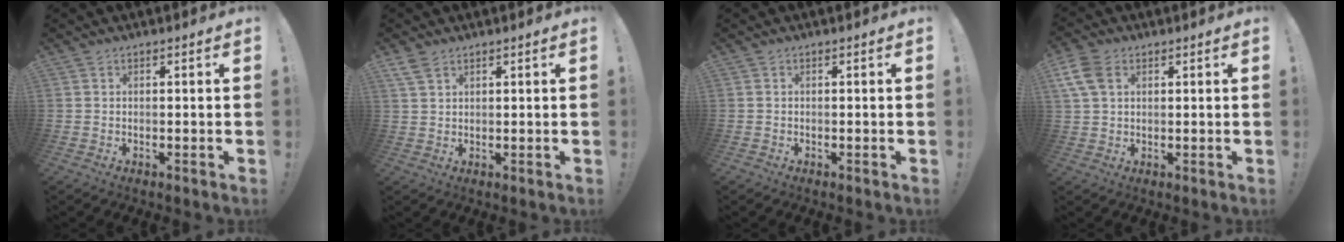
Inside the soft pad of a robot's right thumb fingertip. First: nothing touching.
{"total": 3.8, "force": [2.6, 1.9, 2.1], "torque": [-0.044, -0.008, 0.052]}
{"total": 0.5, "force": [-0.5, 0.3, -0.1], "torque": [-0.005, 0.003, -0.007]}
{"total": 7.1, "force": [2.7, 4.8, 4.5], "torque": [-0.099, 0.001, 0.055]}